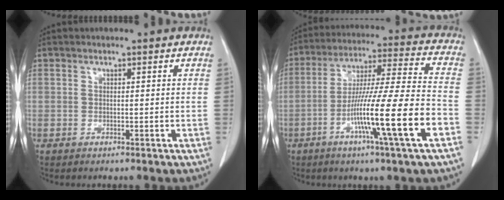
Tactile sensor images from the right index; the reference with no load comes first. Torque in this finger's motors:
{"motor_torque": [1.79, -0.35, 1.05, 0.21]}